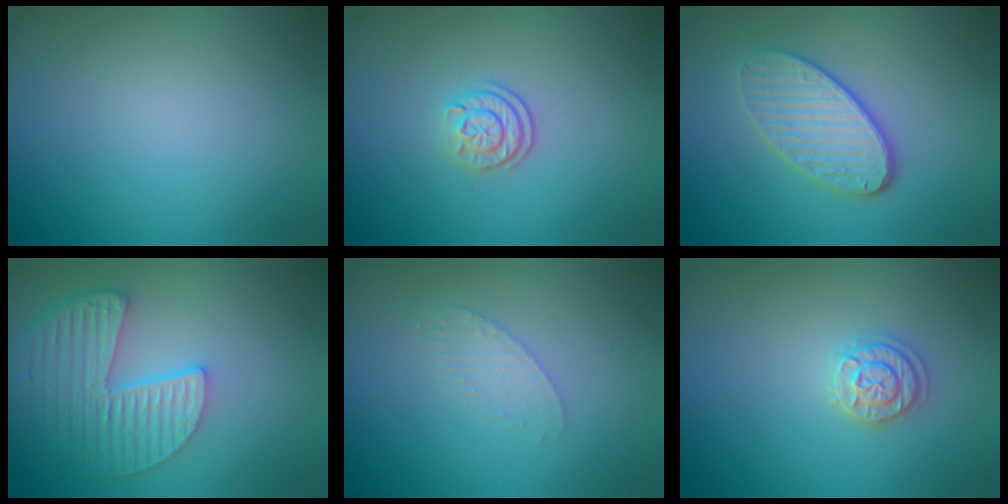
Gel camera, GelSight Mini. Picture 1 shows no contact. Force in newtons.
{"total": 2.2, "press": 1.7, "slide": 1.4}
{"total": 4.0, "press": 3.3, "slide": 2.3}
{"total": 6.2, "press": 4.8, "slide": 3.9}
{"total": 1.4, "press": 1.4, "slide": 0.1}
{"total": 1.8, "press": 1.8, "slide": 0.1}